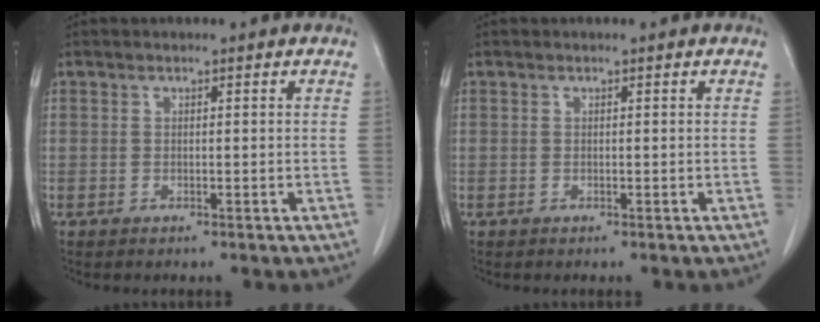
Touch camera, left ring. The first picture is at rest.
{"total": 0.0}